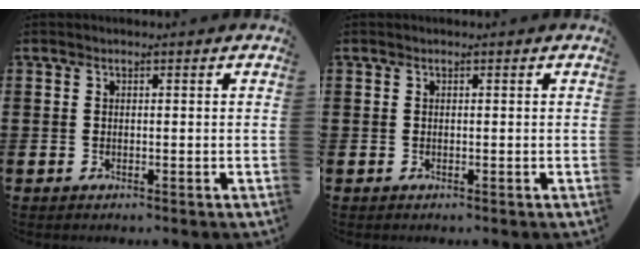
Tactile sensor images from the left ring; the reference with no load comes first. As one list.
[{"total": 0.0}]